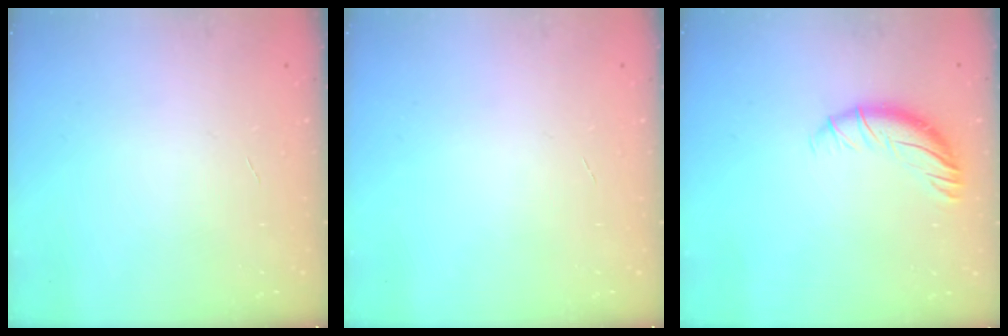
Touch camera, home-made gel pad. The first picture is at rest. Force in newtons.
{"total": 0.0}
{"total": 8.6, "press": 8.5, "slide": 0.9}